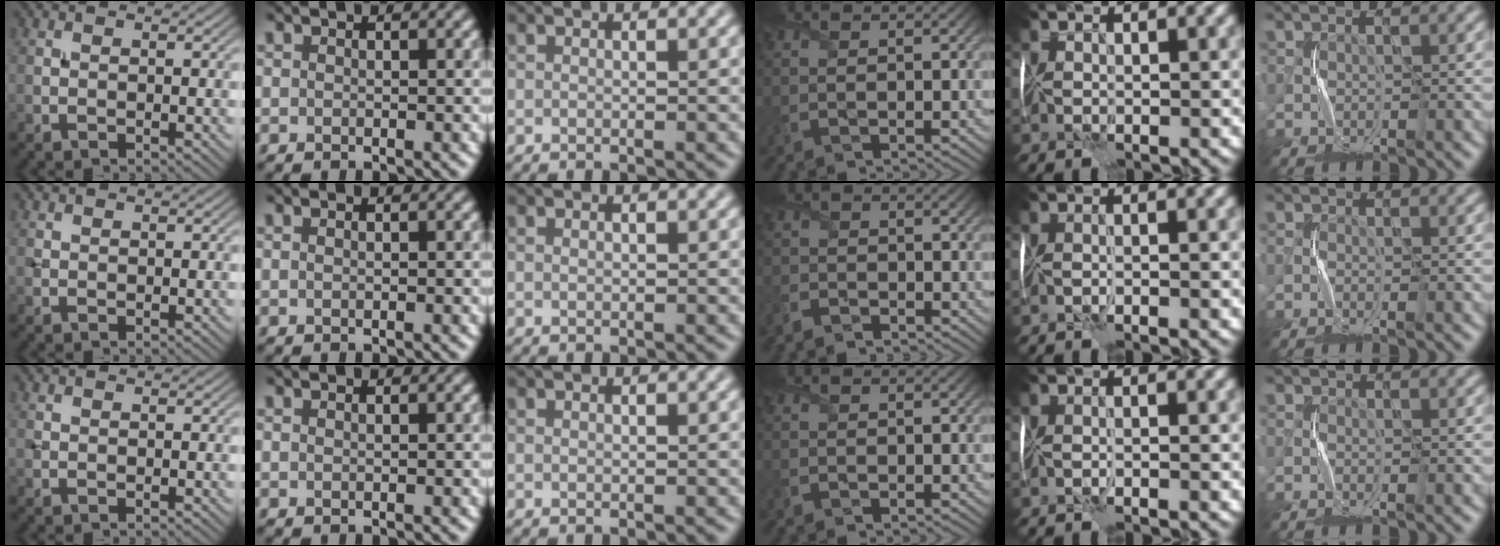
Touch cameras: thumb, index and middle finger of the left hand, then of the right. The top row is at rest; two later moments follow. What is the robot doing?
{"motion": "fold", "object": "memory foam"}